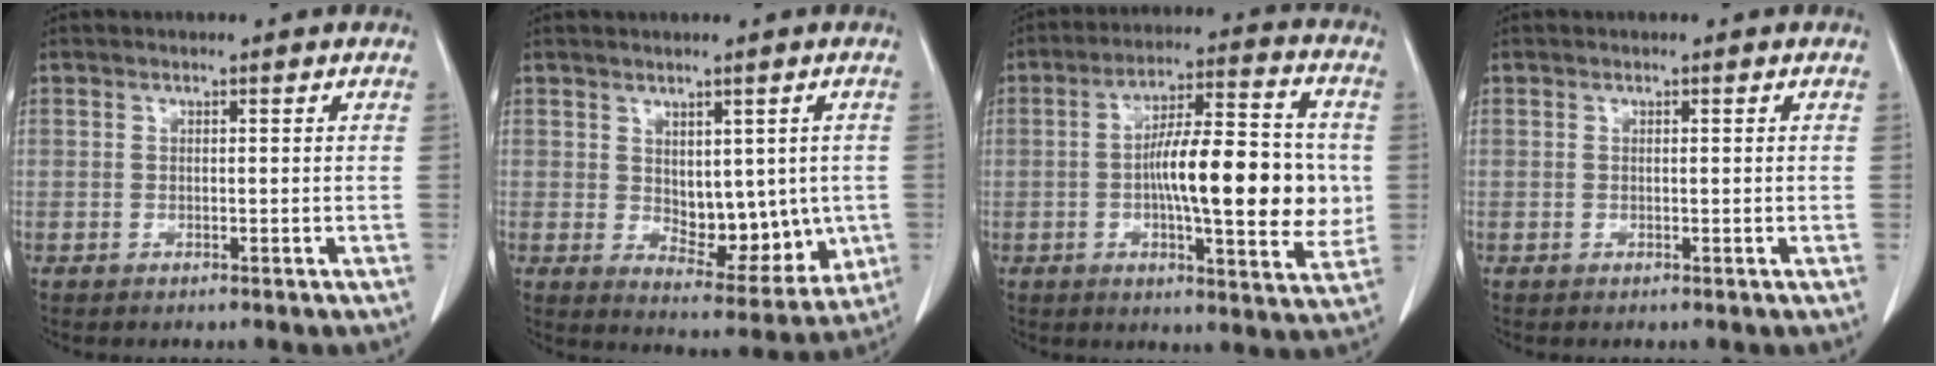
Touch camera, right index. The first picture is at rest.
{"total": 9.8, "force": [0.0, 5.6, 8.1], "torque": [-0.096, -0.008, 0.022]}
{"total": 17.3, "force": [-0.8, 4.1, 16.8], "torque": [-0.259, 0.015, -0.015]}
{"total": 0.0}